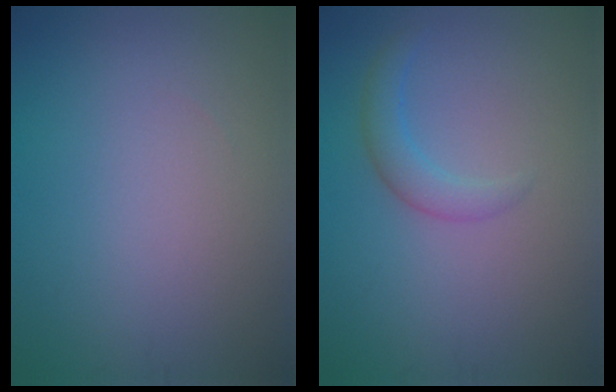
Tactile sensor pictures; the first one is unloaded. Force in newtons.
{"total": 2.0, "press": 2.0, "slide": 0.1}